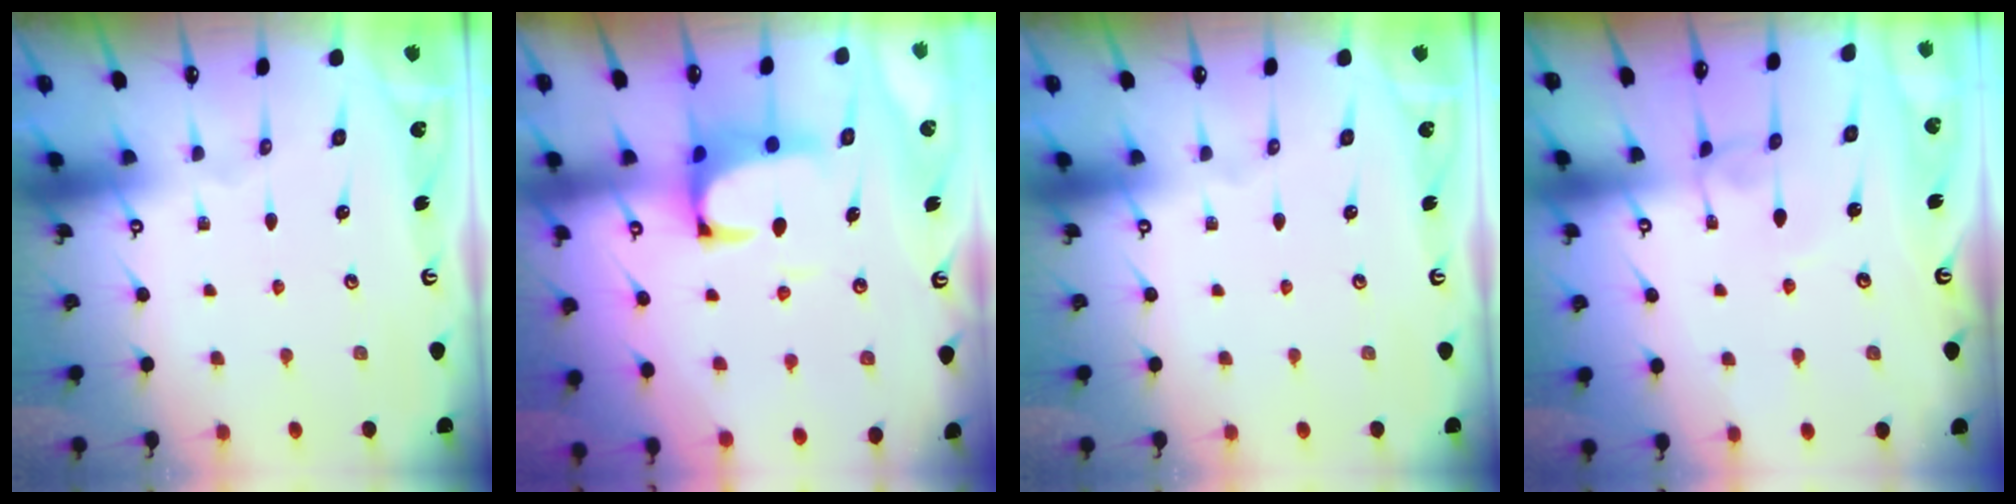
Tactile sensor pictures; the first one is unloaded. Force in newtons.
{"total": 3.5, "press": 3.3, "slide": 1.2}
{"total": 0.0}
{"total": 1.1, "press": 1.0, "slide": 0.3}